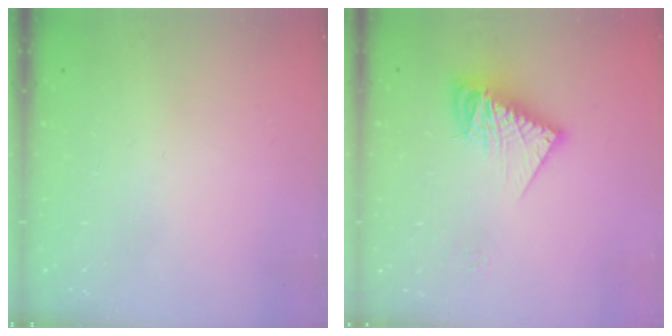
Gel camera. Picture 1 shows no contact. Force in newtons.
{"total": 13.0, "press": 13.0, "slide": 1.0}